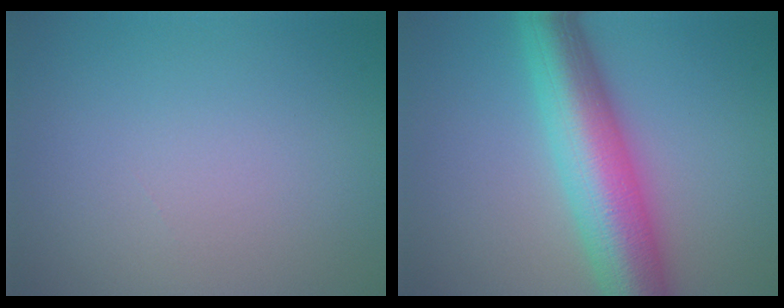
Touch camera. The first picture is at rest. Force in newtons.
{"total": 9.9, "press": 9.9, "slide": 0.2}